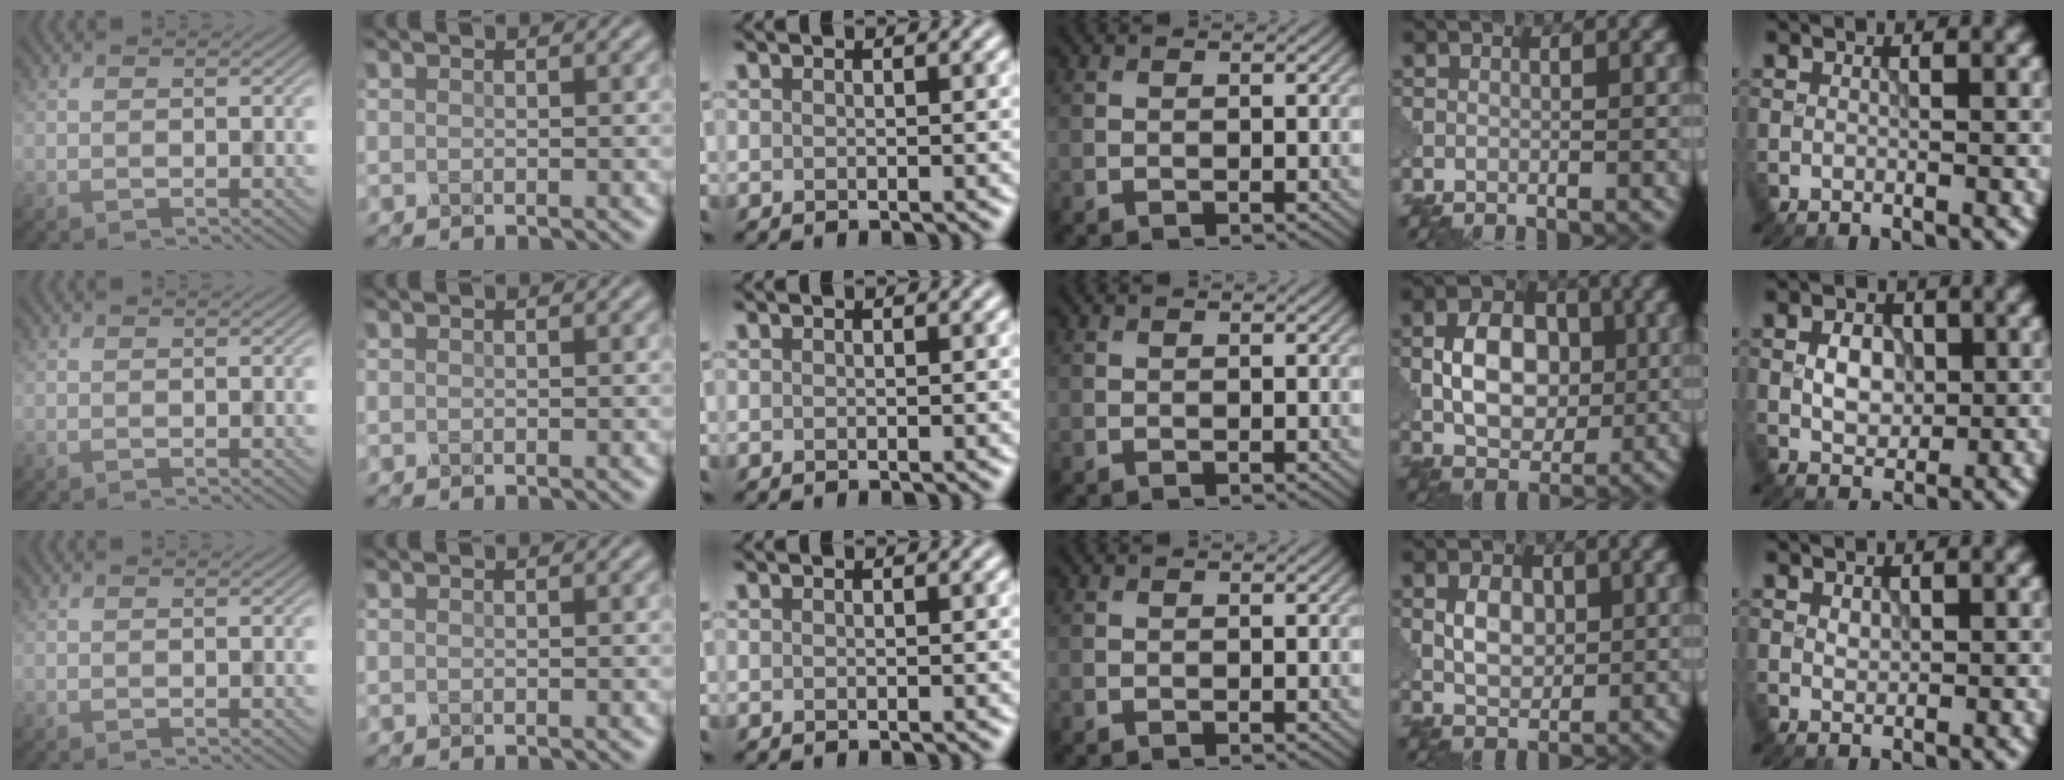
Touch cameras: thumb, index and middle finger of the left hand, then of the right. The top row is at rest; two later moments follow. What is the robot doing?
{"motion": "close", "object": "eyeshadow palette"}